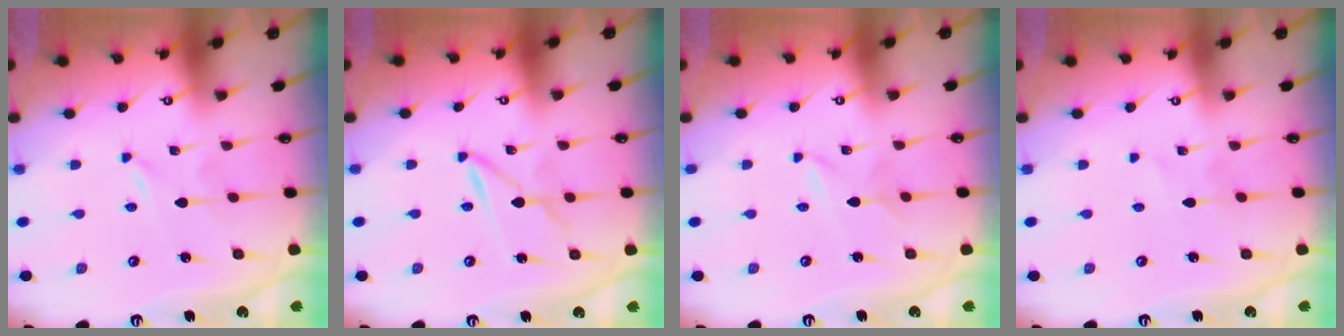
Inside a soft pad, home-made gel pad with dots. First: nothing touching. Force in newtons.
{"total": 2.1, "press": 2.1, "slide": 0.2}
{"total": 1.4, "press": 1.4, "slide": 0.2}
{"total": 2.2, "press": 2.2, "slide": 0.2}